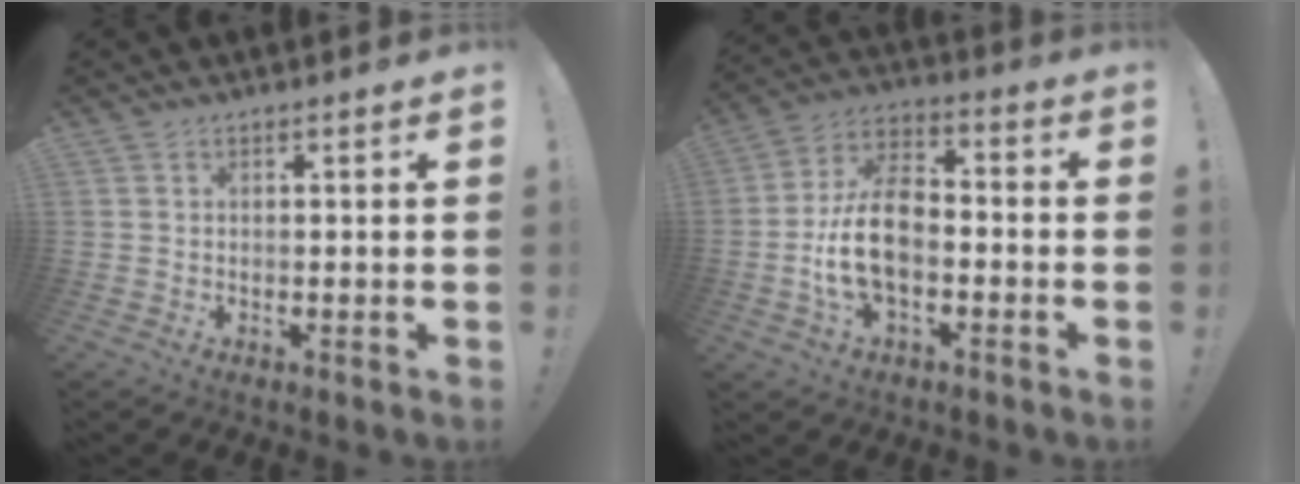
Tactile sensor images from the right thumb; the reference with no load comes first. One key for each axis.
{"total": 15.1, "fx": -3.2, "fy": 9.4, "fz": 11.4, "tx": -0.215, "ty": 0.019, "tz": -0.057}